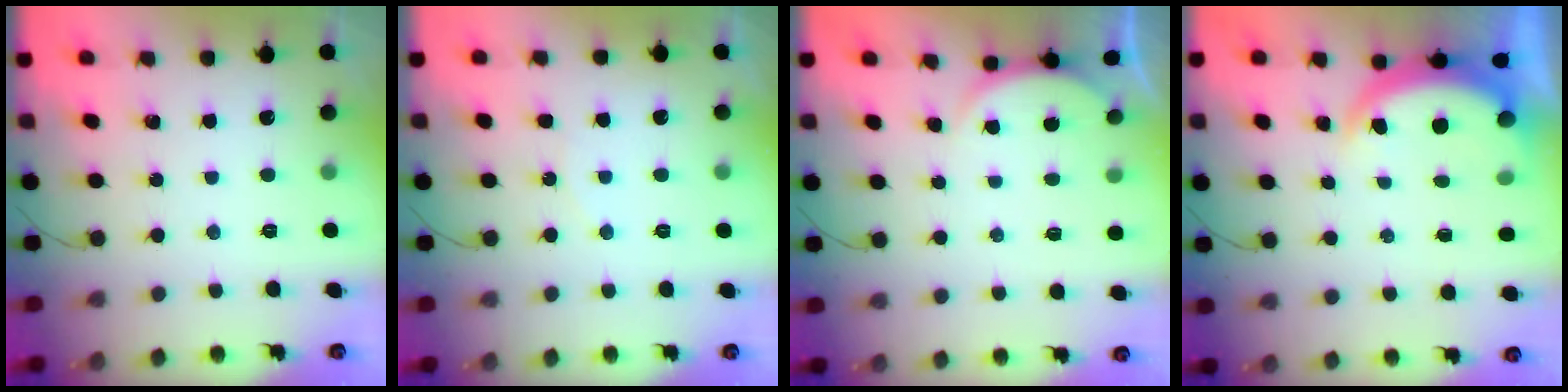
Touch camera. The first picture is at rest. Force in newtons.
{"total": 5.0, "press": 5.0, "slide": 0.4}
{"total": 2.2, "press": 2.1, "slide": 0.5}
{"total": 5.7, "press": 5.6, "slide": 0.8}